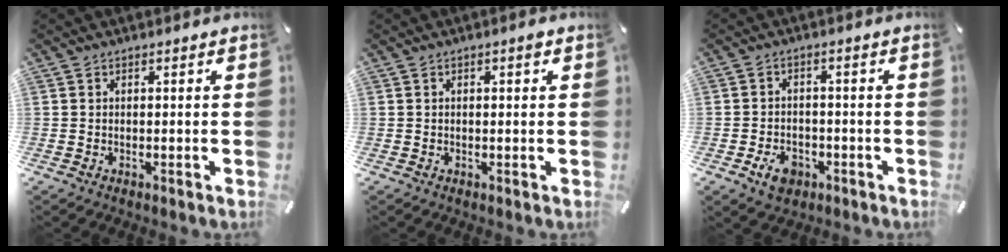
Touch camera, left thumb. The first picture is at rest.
{"total": 1.3, "force": [0.3, 0.5, 1.1], "torque": [-0.015, 0.002, 0.001]}
{"total": 5.5, "force": [-2.7, 3.9, 2.8], "torque": [-0.063, 0.010, -0.051]}